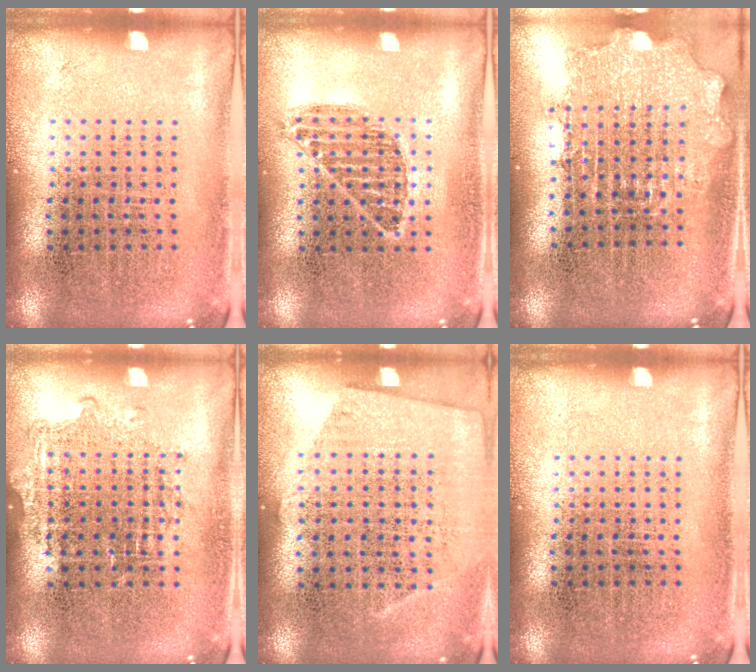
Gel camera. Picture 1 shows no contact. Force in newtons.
{"total": 0.7, "press": 0.7, "slide": 0.2}
{"total": 1.9, "press": 1.5, "slide": 1.1}
{"total": 1.1, "press": 1.0, "slide": 0.4}
{"total": 0.6, "press": 0.2, "slide": 0.6}
{"total": 0.0}